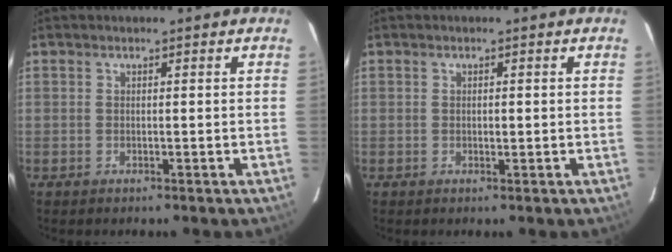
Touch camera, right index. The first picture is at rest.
{"total": 0.9, "force": [0.0, 0.3, 0.8], "torque": [-0.014, 0.000, 0.000]}